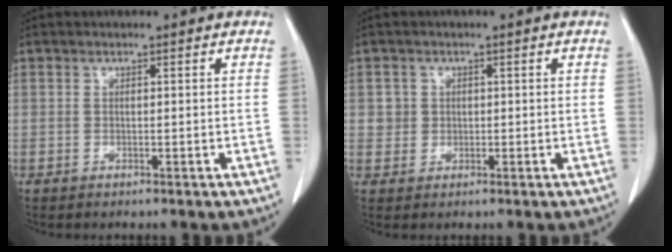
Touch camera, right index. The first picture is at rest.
{"total": 2.1, "force": [0.5, 2.1, 0.0], "torque": [0.010, 0.003, 0.005]}